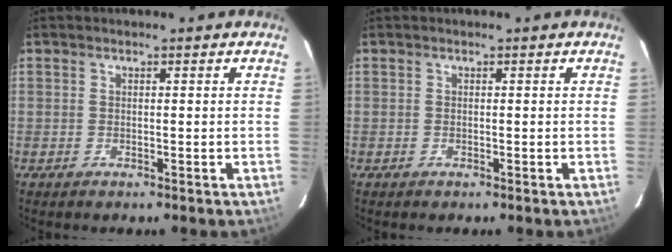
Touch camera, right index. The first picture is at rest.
{"total": 0.0}